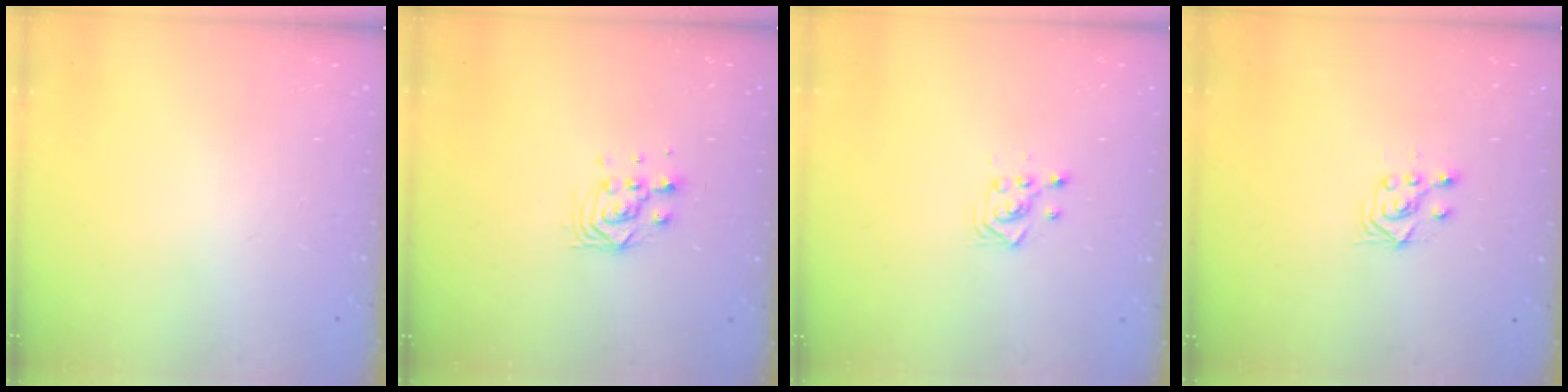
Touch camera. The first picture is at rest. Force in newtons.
{"total": 6.1, "press": 6.0, "slide": 0.4}
{"total": 3.0, "press": 3.0, "slide": 0.5}
{"total": 4.0, "press": 3.8, "slide": 1.1}